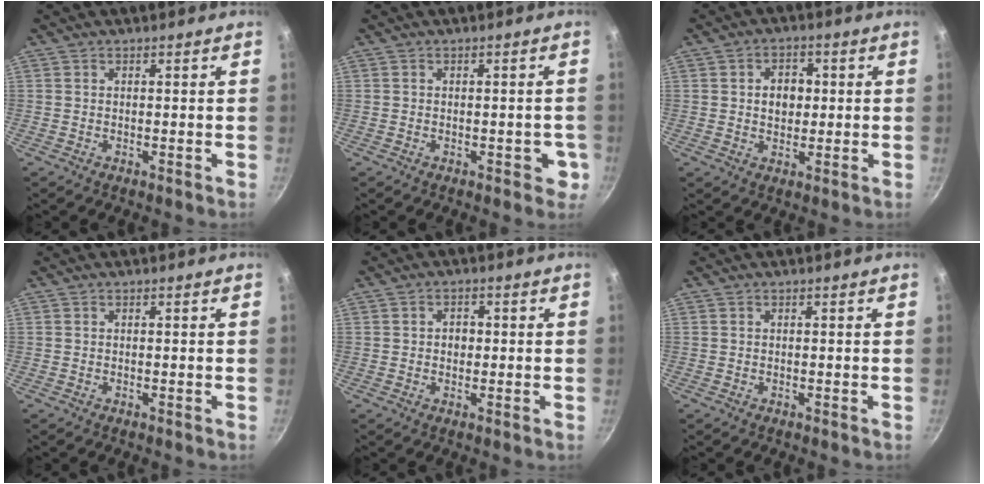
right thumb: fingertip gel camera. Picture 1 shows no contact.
{"total": 3.2, "force": [-1.0, 2.1, 2.2], "torque": [0.002, 0.011, -0.013]}
{"total": 5.3, "force": [0.6, 4.1, 3.3], "torque": [-0.026, 0.005, 0.006]}
{"total": 0.0}
{"total": 2.4, "force": [0.1, 2.0, 1.3], "torque": [-0.012, 0.003, -0.001]}
{"total": 0.0}